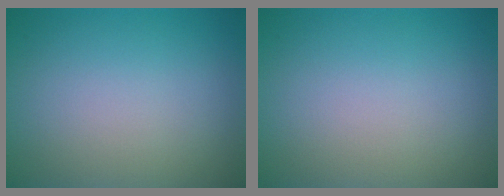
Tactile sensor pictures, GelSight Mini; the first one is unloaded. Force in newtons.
{"total": 0.0}